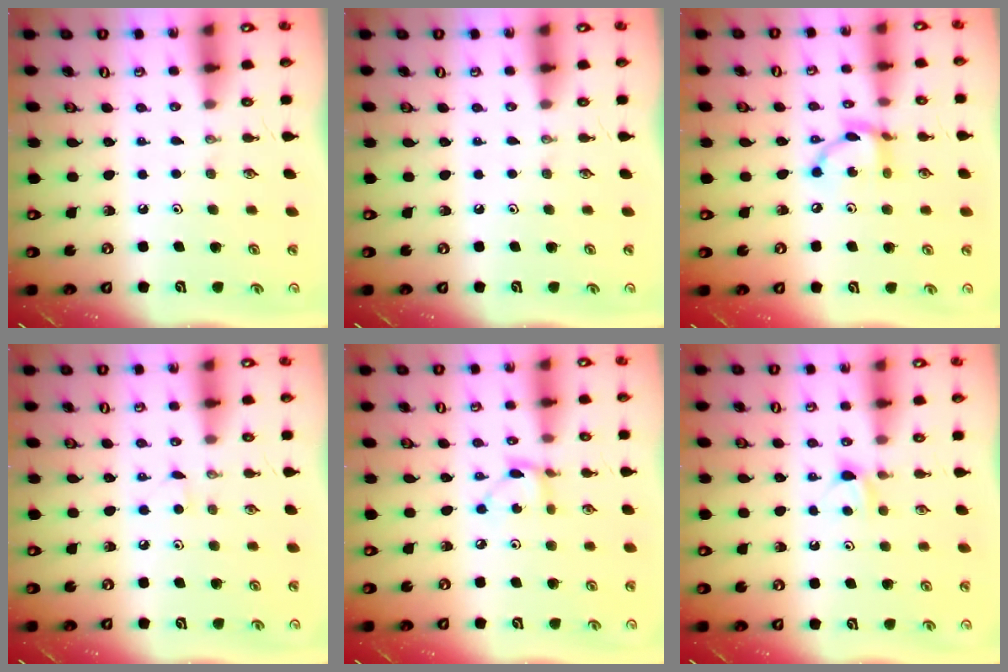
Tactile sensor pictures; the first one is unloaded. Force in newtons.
{"total": 0.0}
{"total": 10.1, "press": 10.1, "slide": 0.6}
{"total": 2.9, "press": 2.9, "slide": 0.4}
{"total": 2.8, "press": 2.8, "slide": 0.2}
{"total": 4.0, "press": 4.0, "slide": 0.4}